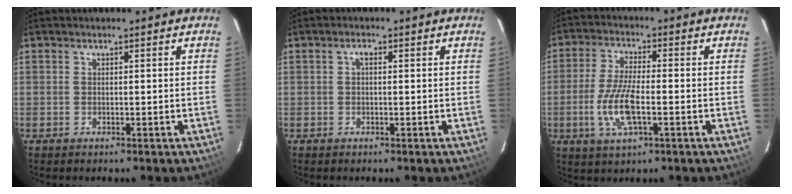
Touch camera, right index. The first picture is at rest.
{"total": 1.6, "force": [0.4, 0.8, 1.3], "torque": [-0.024, 0.008, 0.005]}
{"total": 9.2, "force": [-2.5, 2.8, 8.4], "torque": [-0.176, -0.003, -0.050]}